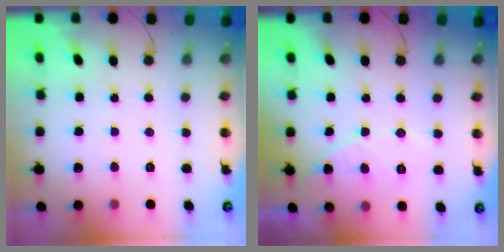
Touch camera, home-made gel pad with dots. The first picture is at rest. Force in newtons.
{"total": 8.1, "press": 8.1, "slide": 0.5}